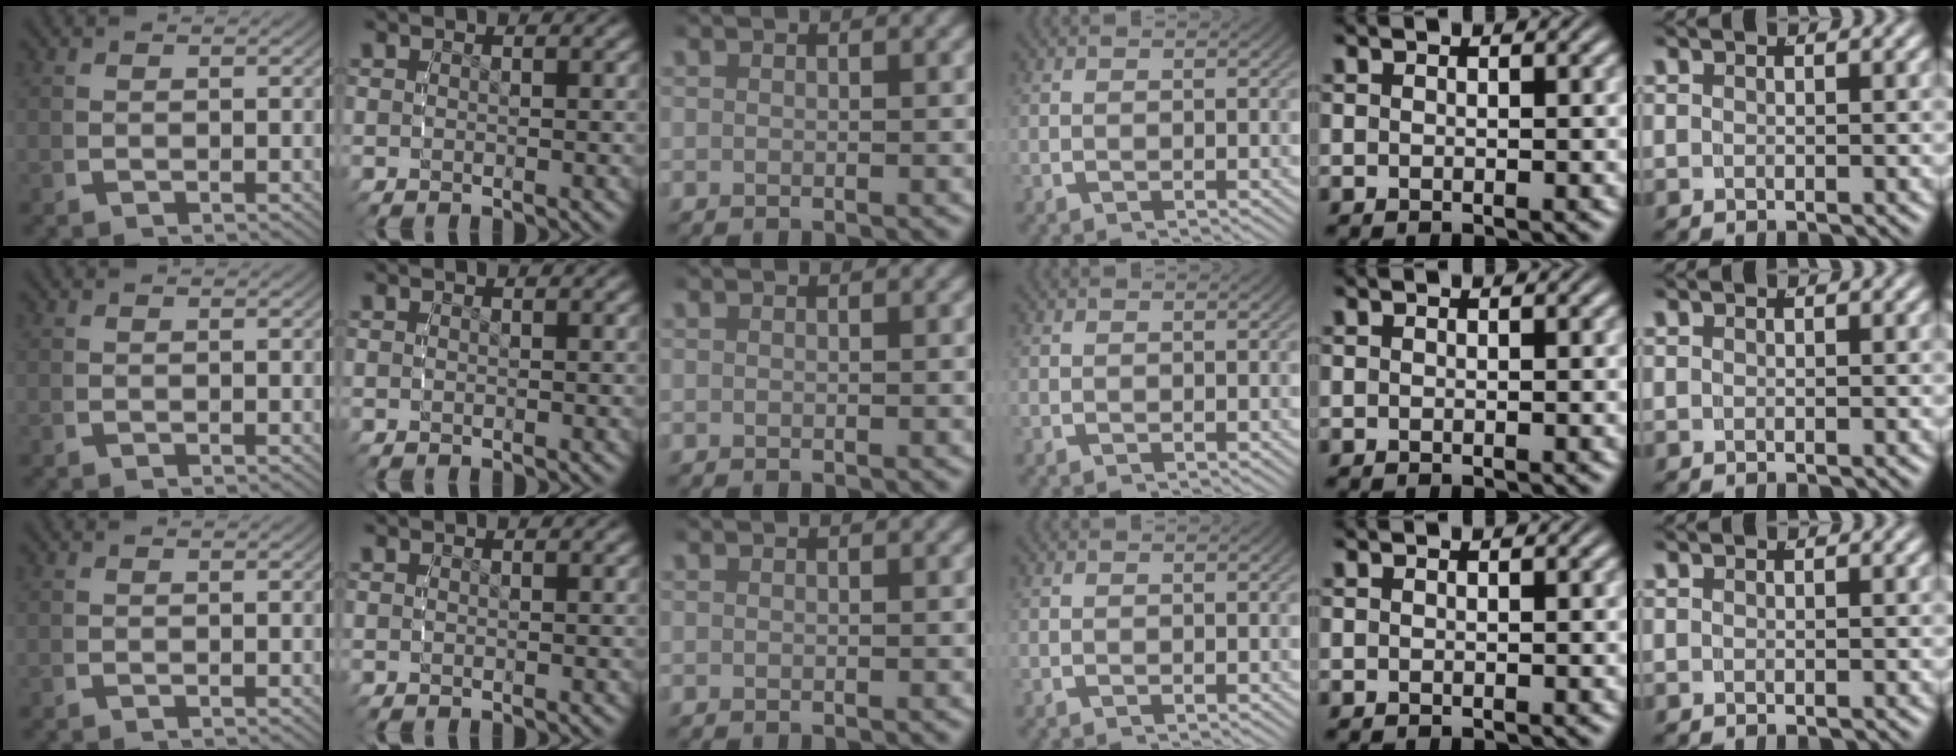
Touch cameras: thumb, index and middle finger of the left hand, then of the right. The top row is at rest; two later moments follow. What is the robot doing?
{"motion": "reach", "object": "napkin"}